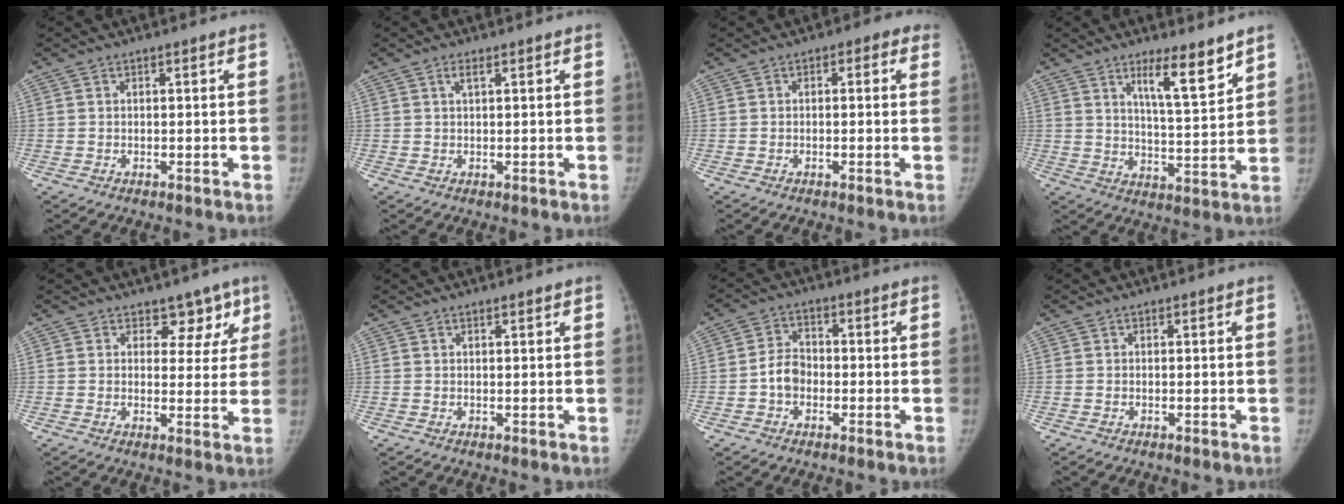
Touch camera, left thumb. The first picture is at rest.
{"total": 1.3, "force": [0.6, 0.3, 1.0], "torque": [-0.019, 0.003, 0.011]}
{"total": 2.7, "force": [1.0, 1.8, 1.8], "torque": [0.005, 0.006, -0.001]}
{"total": 9.7, "force": [6.6, 1.8, 6.9], "torque": [-0.096, -0.053, 0.109]}
{"total": 5.6, "force": [3.7, 3.7, 1.9], "torque": [0.024, -0.017, 0.045]}
{"total": 0.7, "force": [0.6, 0.2, 0.4], "torque": [-0.005, -0.003, 0.010]}
{"total": 5.1, "force": [-1.3, 4.0, 2.8], "torque": [-0.032, 0.021, -0.030]}
{"total": 0.0}